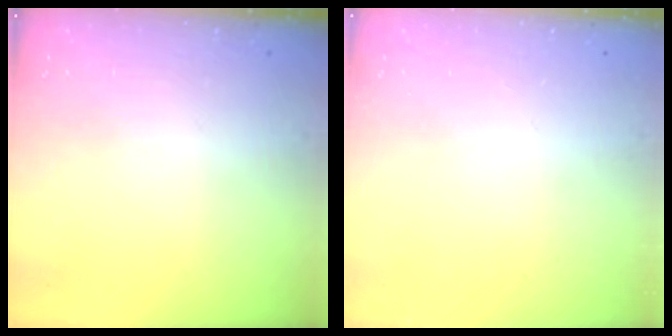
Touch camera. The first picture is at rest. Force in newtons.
{"total": 0.0}